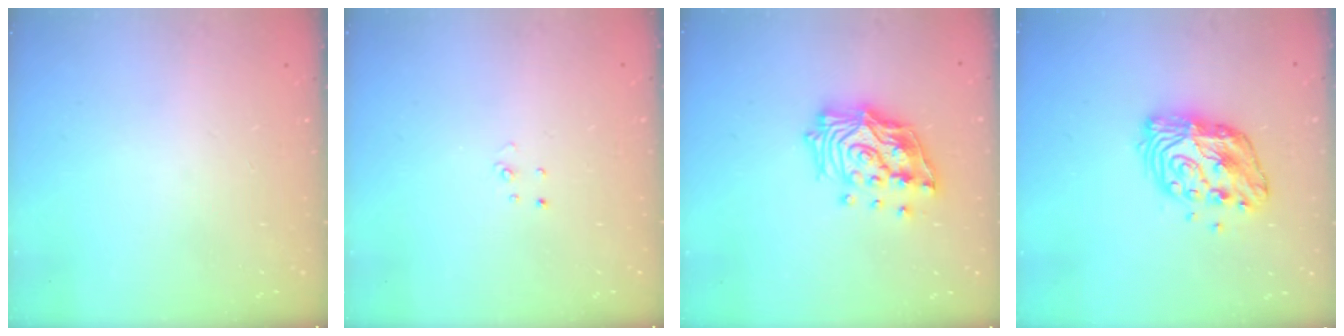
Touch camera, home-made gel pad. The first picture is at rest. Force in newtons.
{"total": 2.7, "press": 2.7, "slide": 0.3}
{"total": 17.7, "press": 17.6, "slide": 2.0}
{"total": 12.7, "press": 12.6, "slide": 1.0}